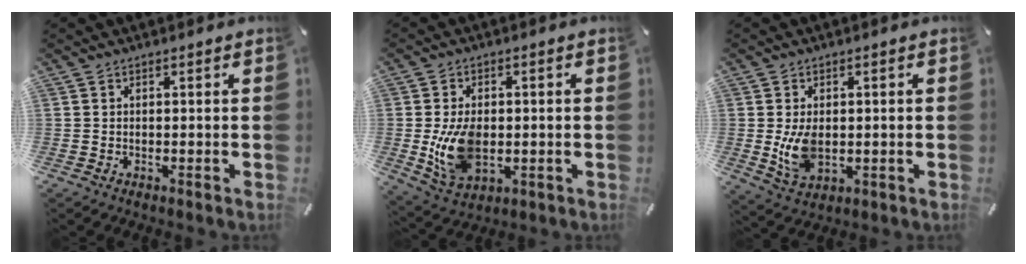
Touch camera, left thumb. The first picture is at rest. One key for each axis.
{"total": 10.8, "fx": -1.0, "fy": 7.1, "fz": 8.1, "tx": -0.164, "ty": -0.005, "tz": -0.017}
{"total": 7.1, "fx": -0.2, "fy": 4.6, "fz": 5.4, "tx": -0.113, "ty": -0.008, "tz": -0.009}